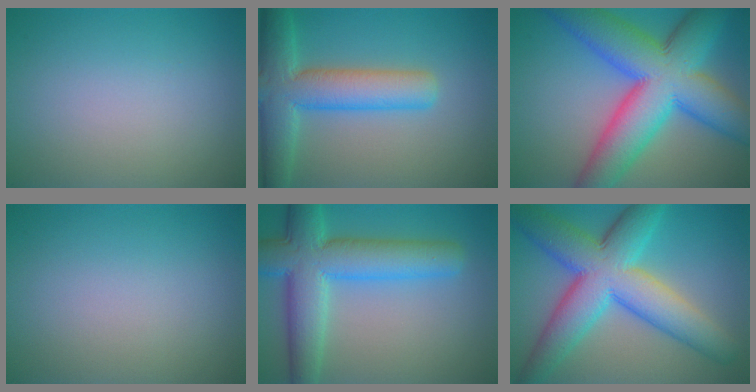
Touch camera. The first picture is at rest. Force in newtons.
{"total": 7.7, "press": 7.7, "slide": 0.4}
{"total": 13.8, "press": 13.8, "slide": 0.3}
{"total": 0.0}
{"total": 8.8, "press": 8.8, "slide": 0.3}
{"total": 10.9, "press": 10.9, "slide": 0.2}